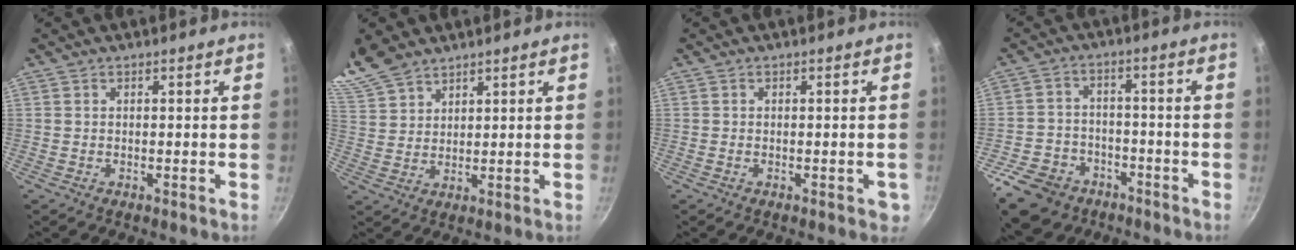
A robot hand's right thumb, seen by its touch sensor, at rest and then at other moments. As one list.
[{"total": 10.0, "force": [8.2, 4.7, 3.1], "torque": [-0.057, -0.007, 0.172]}, {"total": 2.0, "force": [-0.7, 1.1, 1.5], "torque": [-0.005, 0.006, -0.008]}, {"total": 13.4, "force": [-8.1, 9.2, 5.3], "torque": [-0.086, 0.052, -0.128]}]